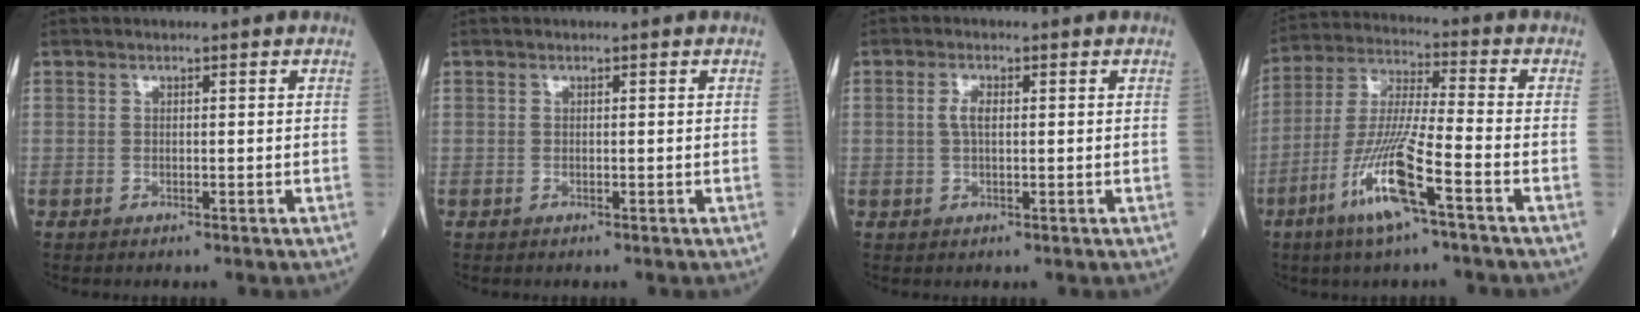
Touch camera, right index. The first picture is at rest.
{"total": 0.0}
{"total": 2.2, "force": [0.3, 0.8, 2.0], "torque": [-0.042, 0.005, 0.006]}
{"total": 12.5, "force": [-6.0, 0.2, 10.9], "torque": [-0.226, -0.014, -0.117]}